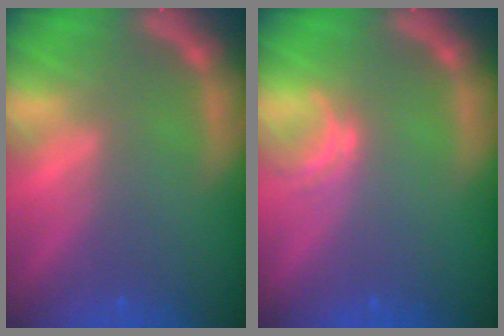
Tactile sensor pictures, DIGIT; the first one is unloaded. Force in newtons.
{"total": 1.5}